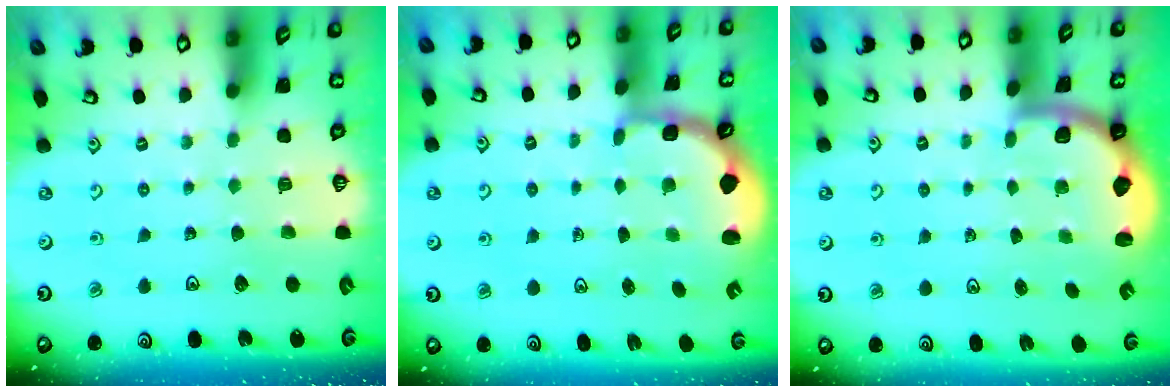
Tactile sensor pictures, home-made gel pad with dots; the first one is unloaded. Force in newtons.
{"total": 2.4, "press": 2.1, "slide": 1.2}
{"total": 2.1, "press": 2.0, "slide": 0.5}